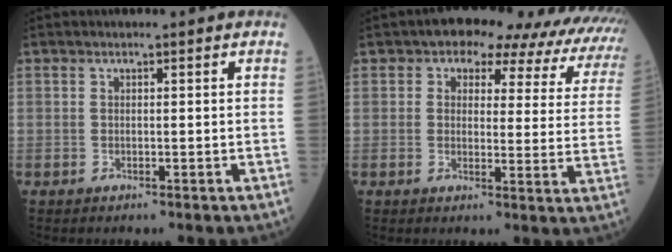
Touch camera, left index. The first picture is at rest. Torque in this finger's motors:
{"motor_torque": [1.12, -1.01, 0.37, 0.05]}